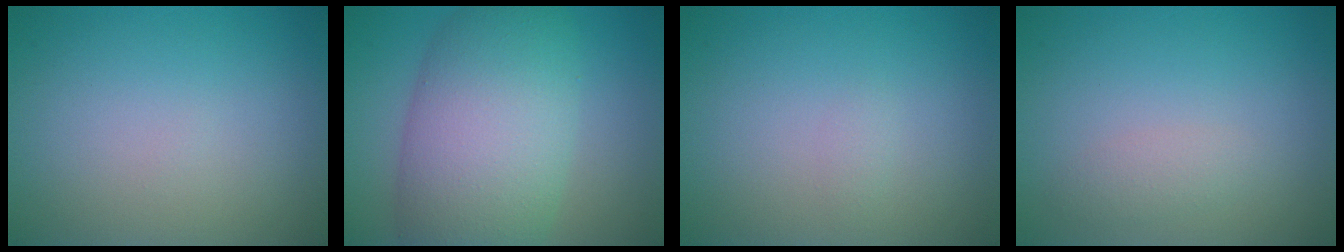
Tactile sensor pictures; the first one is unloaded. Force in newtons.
{"total": 10.7, "press": 10.7, "slide": 0.3}
{"total": 0.5, "press": 0.5, "slide": 0.0}
{"total": 1.2, "press": 1.2, "slide": 0.0}